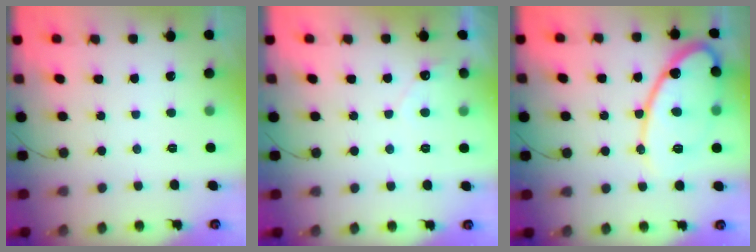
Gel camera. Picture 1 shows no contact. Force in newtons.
{"total": 3.7, "press": 3.7, "slide": 0.2}
{"total": 16.0, "press": 16.0, "slide": 1.3}